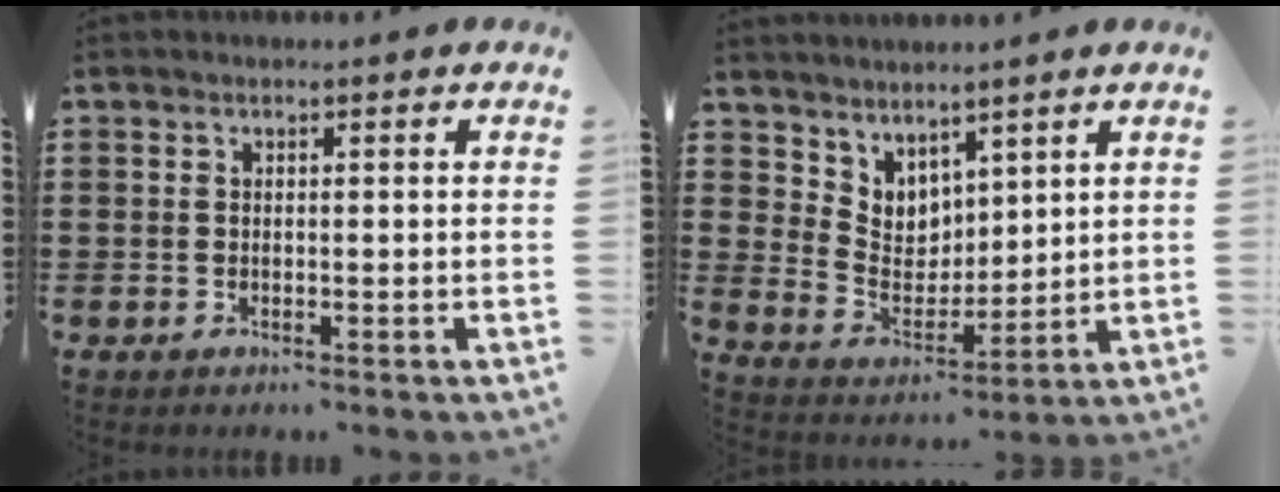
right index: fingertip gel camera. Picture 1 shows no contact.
{"total": 4.7, "force": [3.9, 2.6, -0.5], "torque": [-0.018, -0.023, 0.073]}